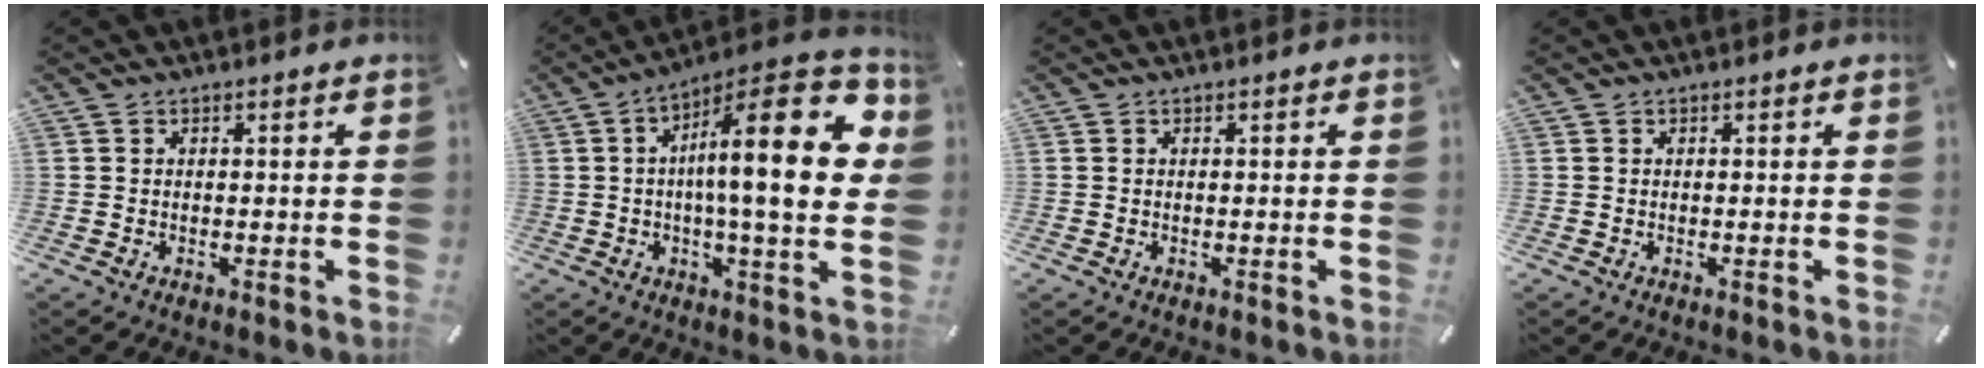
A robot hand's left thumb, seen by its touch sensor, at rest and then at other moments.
{"total": 22.9, "force": [3.9, 5.8, 21.8], "torque": [-0.324, -0.023, 0.054]}
{"total": 0.0}
{"total": 0.0}